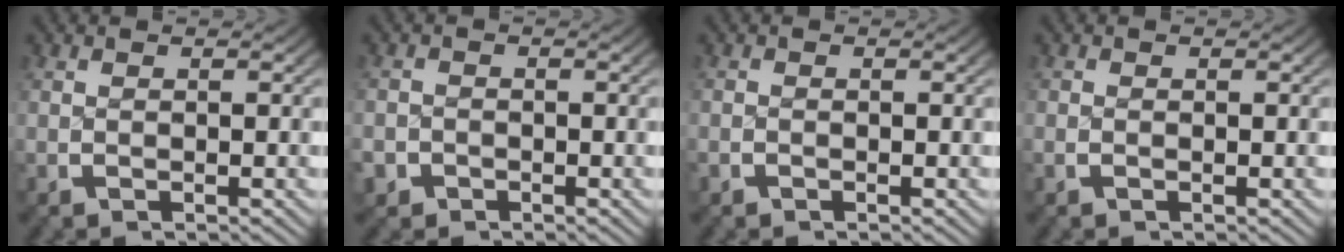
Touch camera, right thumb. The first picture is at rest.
{"total": 2.8, "force": [-1.9, 2.1, 0.1], "torque": [-0.009, -0.017, -0.032]}
{"total": 0.8, "force": [-0.6, 0.6, -0.1], "torque": [-0.001, -0.007, -0.012]}
{"total": 0.0}